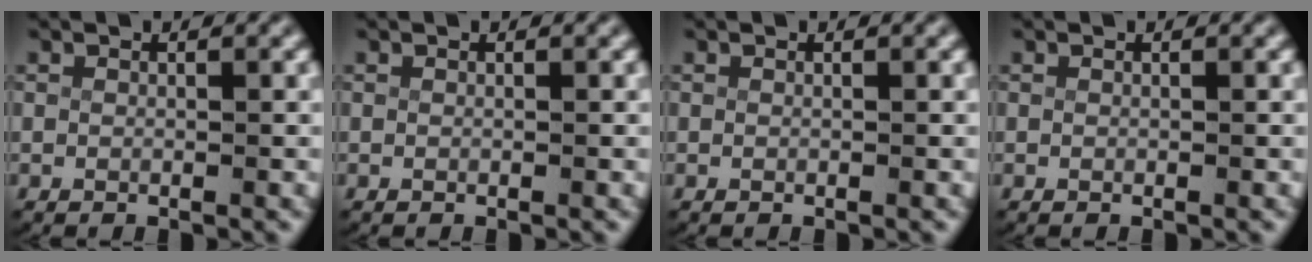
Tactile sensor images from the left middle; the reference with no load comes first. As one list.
[{"total": 0.0}, {"total": 0.0}, {"total": 0.0}]